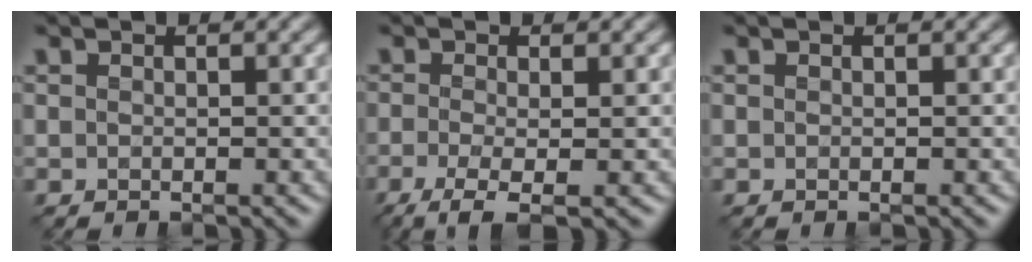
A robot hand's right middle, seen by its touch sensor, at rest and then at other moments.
{"total": 4.0, "force": [-1.8, 1.1, 3.4], "torque": [-0.068, -0.007, -0.040]}
{"total": 0.0}